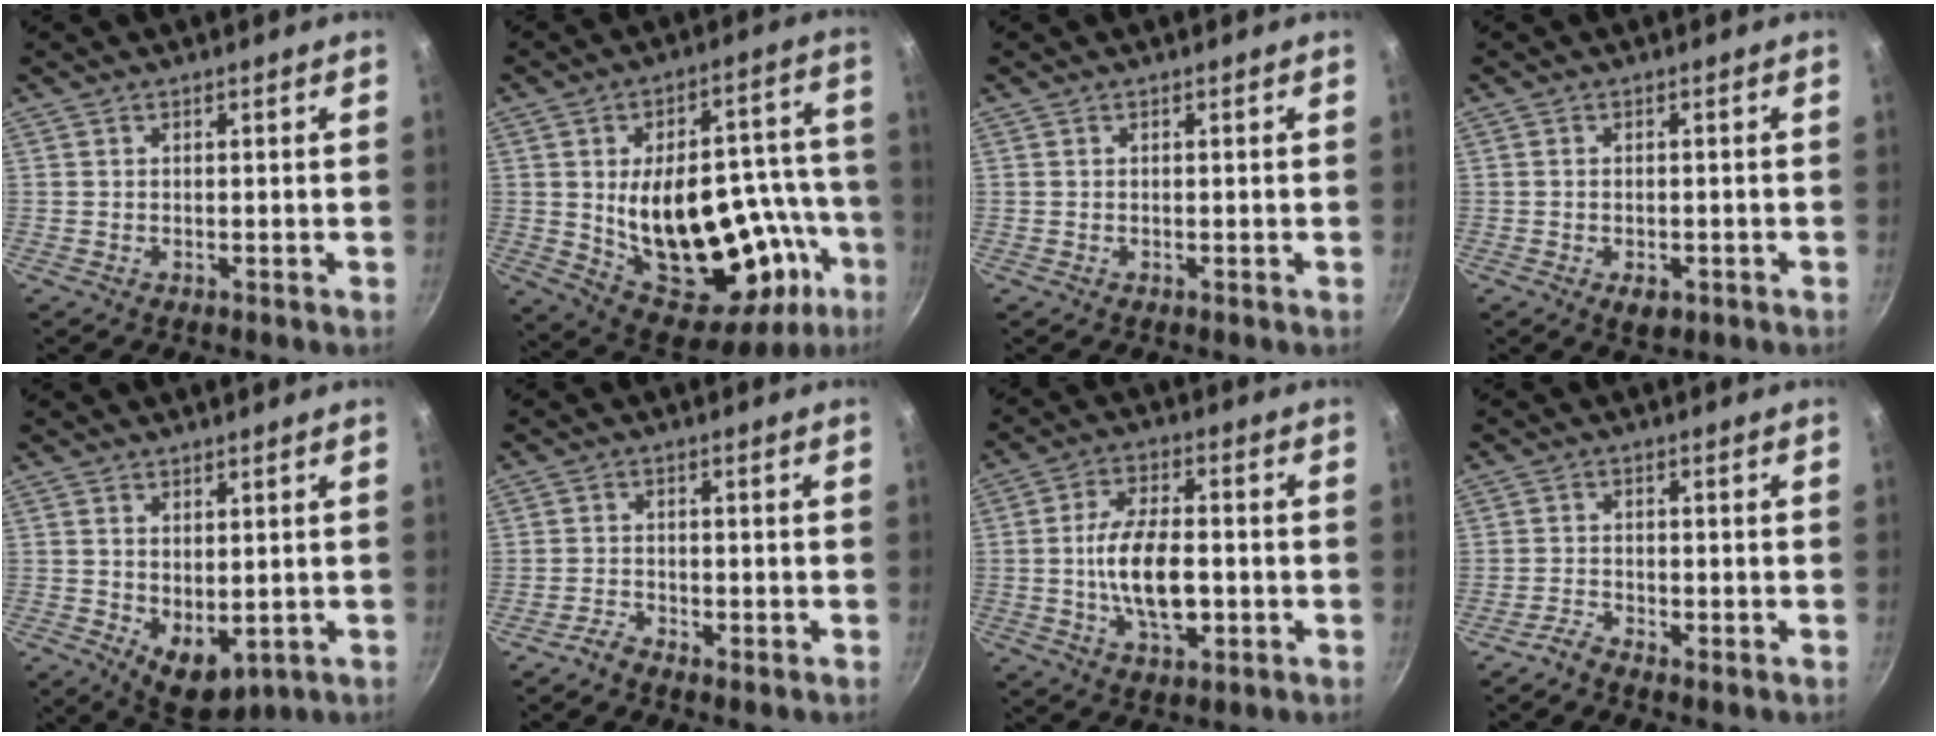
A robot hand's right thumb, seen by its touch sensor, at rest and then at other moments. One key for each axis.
{"total": 29.7, "fx": -6.1, "fy": 16.2, "fz": 24.2, "tx": -0.301, "ty": 0.029, "tz": -0.059}
{"total": 0.0}
{"total": 3.2, "fx": -1.4, "fy": 1.9, "fz": 2.2, "tx": -0.034, "ty": 0.002, "tz": -0.016}
{"total": 7.0, "fx": 0.0, "fy": 4.3, "fz": 5.4, "tx": -0.062, "ty": -0.017, "tz": 0.016}
{"total": 2.3, "fx": -1.9, "fy": 0.9, "fz": 1.0, "tx": -0.018, "ty": 0.020, "tz": -0.035}
{"total": 12.5, "fx": -1.9, "fy": 6.3, "fz": 10.6, "tx": -0.179, "ty": 0.020, "tz": -0.032}
{"total": 2.2, "fx": -1.9, "fy": 0.6, "fz": 1.0, "tx": -0.024, "ty": 0.017, "tz": -0.039}